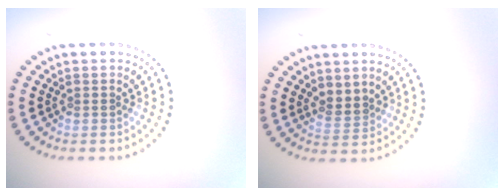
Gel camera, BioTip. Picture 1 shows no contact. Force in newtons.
{"total": 1.9, "press": 1.6, "slide": 0.9}